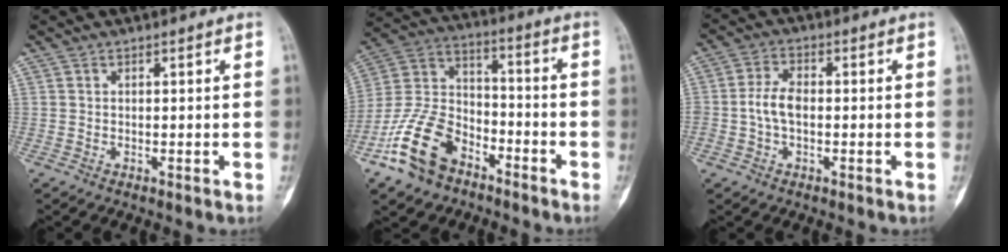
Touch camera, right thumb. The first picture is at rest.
{"total": 15.5, "force": [-9.1, 9.4, 8.3], "torque": [-0.151, 0.069, -0.177]}
{"total": 5.0, "force": [-0.6, 3.0, 4.0], "torque": [-0.084, 0.015, -0.017]}